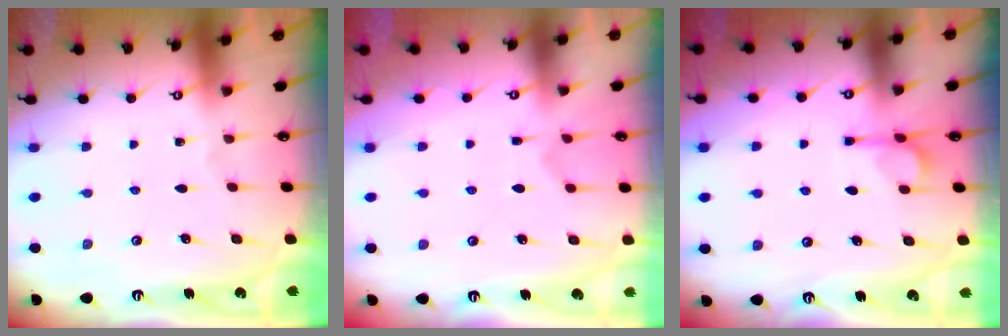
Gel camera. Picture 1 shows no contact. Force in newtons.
{"total": 2.9, "press": 2.7, "slide": 1.2}
{"total": 6.2, "press": 6.2, "slide": 0.7}